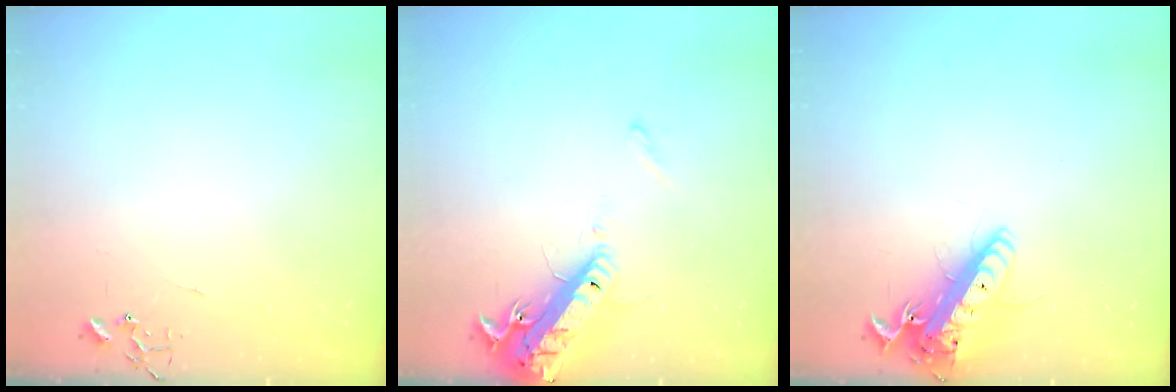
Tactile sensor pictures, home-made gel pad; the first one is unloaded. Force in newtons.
{"total": 16.2, "press": 15.7, "slide": 3.6}
{"total": 16.4, "press": 16.0, "slide": 3.4}